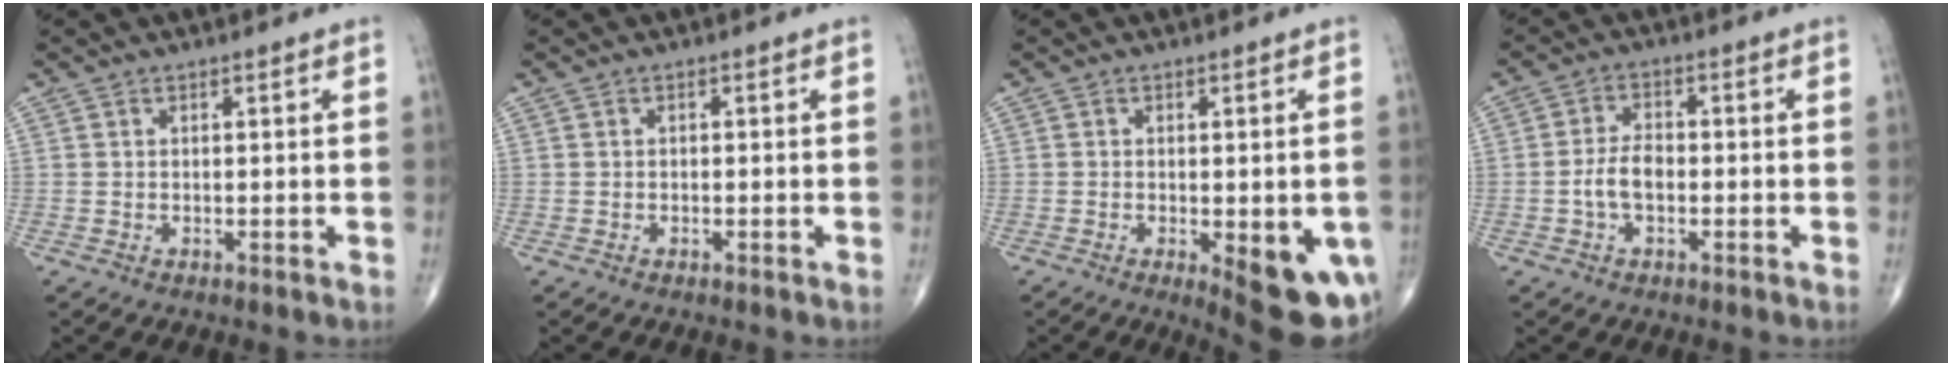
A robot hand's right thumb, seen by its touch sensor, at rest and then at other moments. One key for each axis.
{"total": 0.0}
{"total": 12.0, "fx": -3.8, "fy": 4.3, "fz": 10.5, "tx": -0.110, "ty": -0.008, "tz": -0.036}
{"total": 4.7, "fx": -1.1, "fy": 2.6, "fz": 3.7, "tx": -0.072, "ty": 0.016, "tz": -0.025}